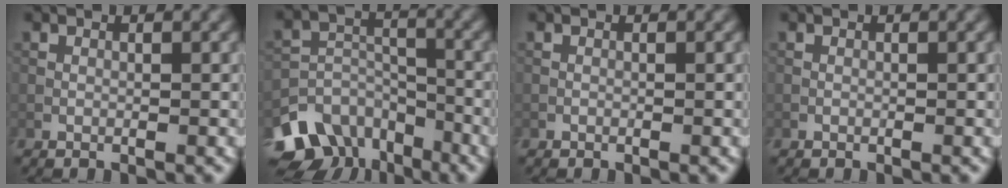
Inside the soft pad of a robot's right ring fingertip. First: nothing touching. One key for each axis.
{"total": 9.6, "fx": -6.7, "fy": 6.1, "fz": 3.0, "tx": -0.050, "ty": 0.002, "tz": -0.119}
{"total": 0.0}
{"total": 0.0}